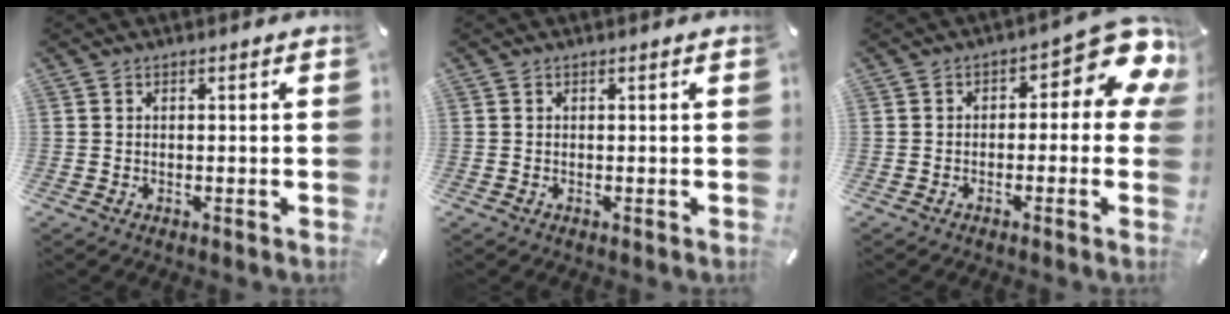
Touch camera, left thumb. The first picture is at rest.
{"total": 0.0}
{"total": 10.0, "force": [3.5, 4.6, 8.1], "torque": [-0.100, -0.032, 0.057]}